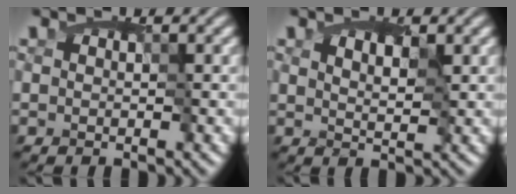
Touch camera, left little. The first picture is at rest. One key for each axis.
{"total": 1.8, "fx": 0.5, "fy": 0.8, "fz": 1.5, "tx": -0.027, "ty": 0.000, "tz": 0.008}